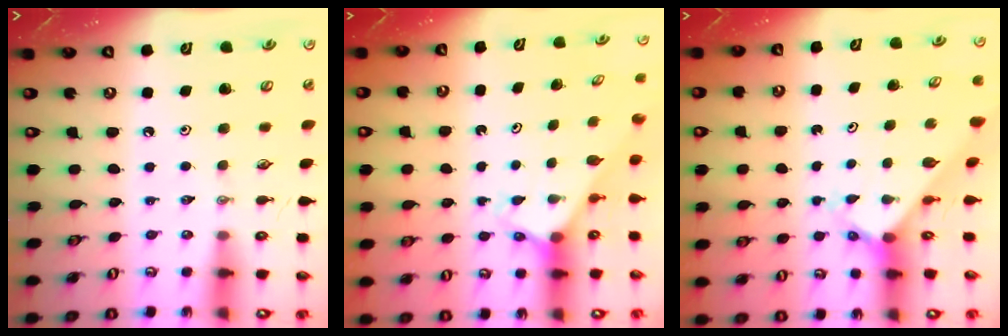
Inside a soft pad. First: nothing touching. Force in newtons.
{"total": 2.4, "press": 2.4, "slide": 0.2}
{"total": 2.5, "press": 2.5, "slide": 0.2}